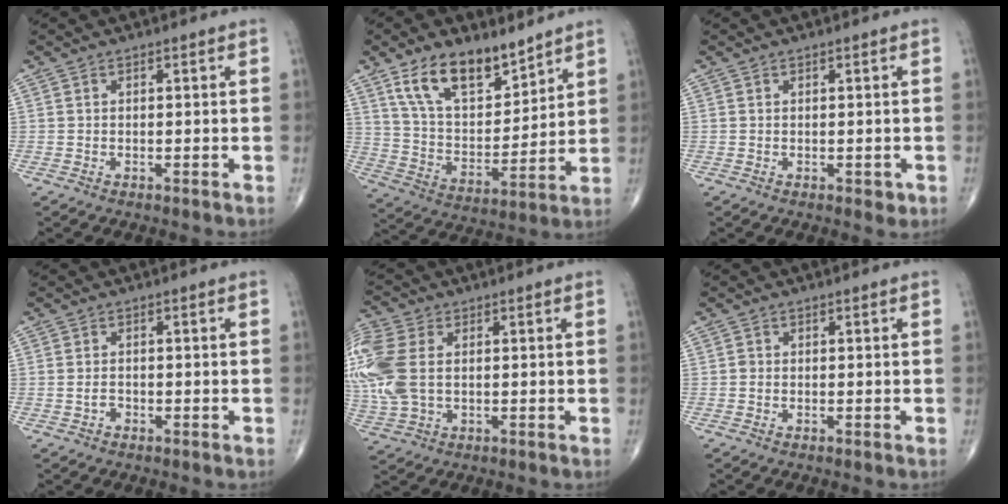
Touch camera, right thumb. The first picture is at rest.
{"total": 15.3, "force": [10.2, 7.4, 8.6], "torque": [-0.118, -0.060, 0.195]}
{"total": 1.3, "force": [-0.1, 1.0, 0.9], "torque": [-0.006, -0.001, 0.000]}
{"total": 1.2, "force": [-0.5, 0.9, 0.7], "torque": [-0.014, 0.006, -0.006]}
{"total": 13.7, "force": [1.6, 8.9, 10.2], "torque": [-0.272, 0.009, 0.036]}
{"total": 0.6, "force": [-0.1, 0.5, 0.2], "torque": [-0.001, 0.002, -0.003]}